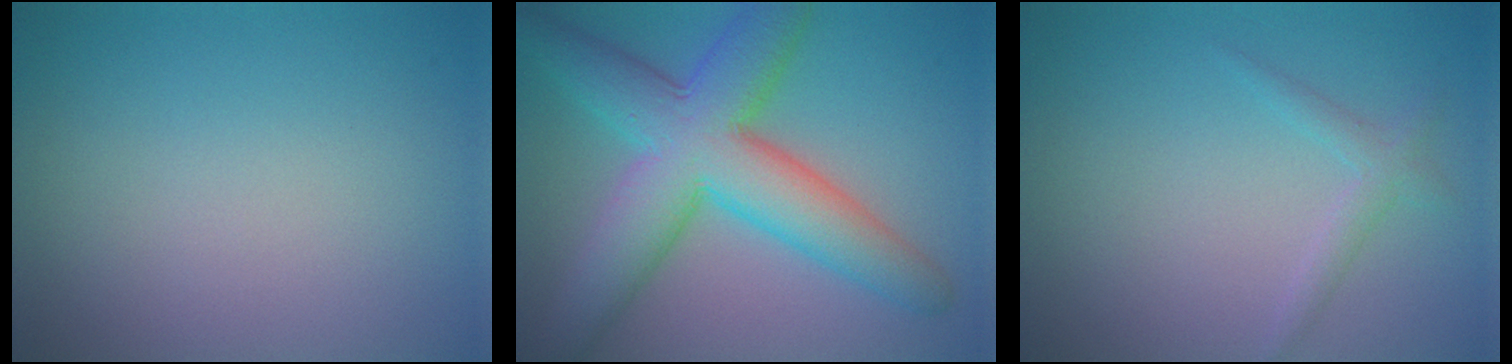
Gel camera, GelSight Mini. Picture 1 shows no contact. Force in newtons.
{"total": 10.0, "press": 10.0, "slide": 0.3}
{"total": 1.5, "press": 1.5, "slide": 0.1}